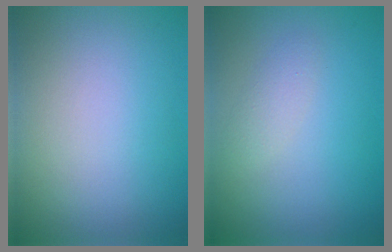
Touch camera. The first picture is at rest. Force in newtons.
{"total": 1.3, "press": 1.3, "slide": 0.0}